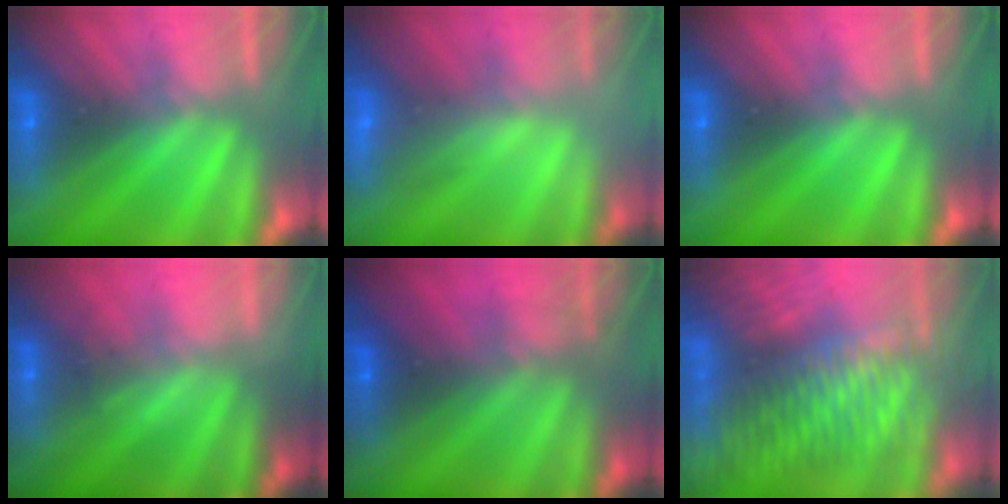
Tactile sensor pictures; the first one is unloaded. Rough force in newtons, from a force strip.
{"total": 2.3}
{"total": 0.0}
{"total": 2.0}
{"total": 2.8}
{"total": 8.4}